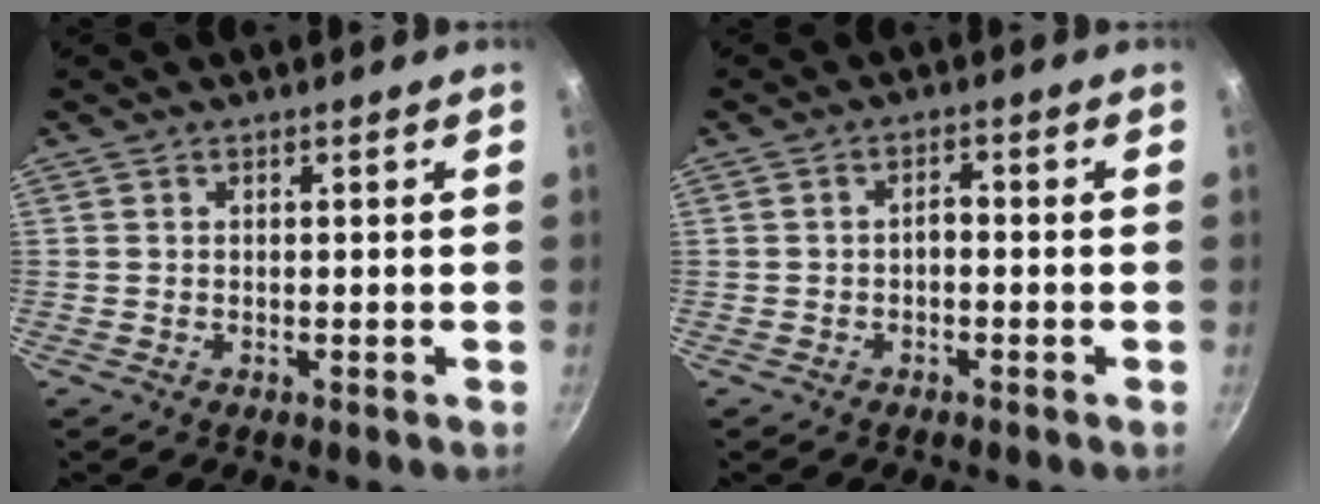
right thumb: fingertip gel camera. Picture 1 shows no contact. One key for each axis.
{"total": 2.3, "fx": -0.8, "fy": 1.2, "fz": 1.7, "tx": -0.022, "ty": 0.017, "tz": -0.015}